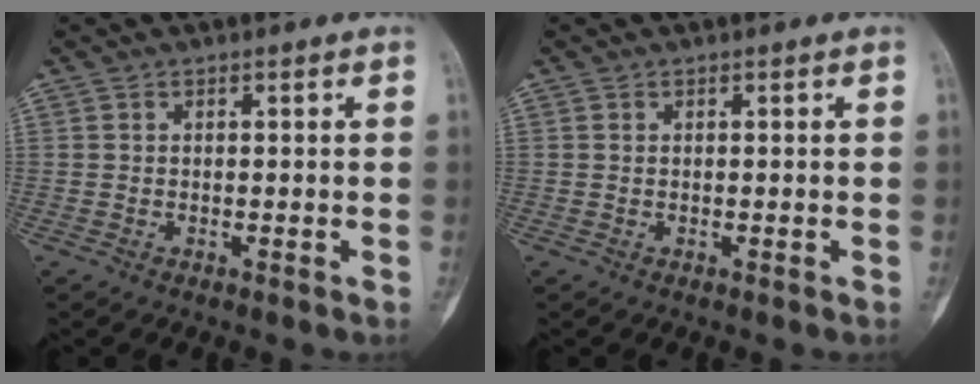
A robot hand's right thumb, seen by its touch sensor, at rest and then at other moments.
{"total": 0.0}